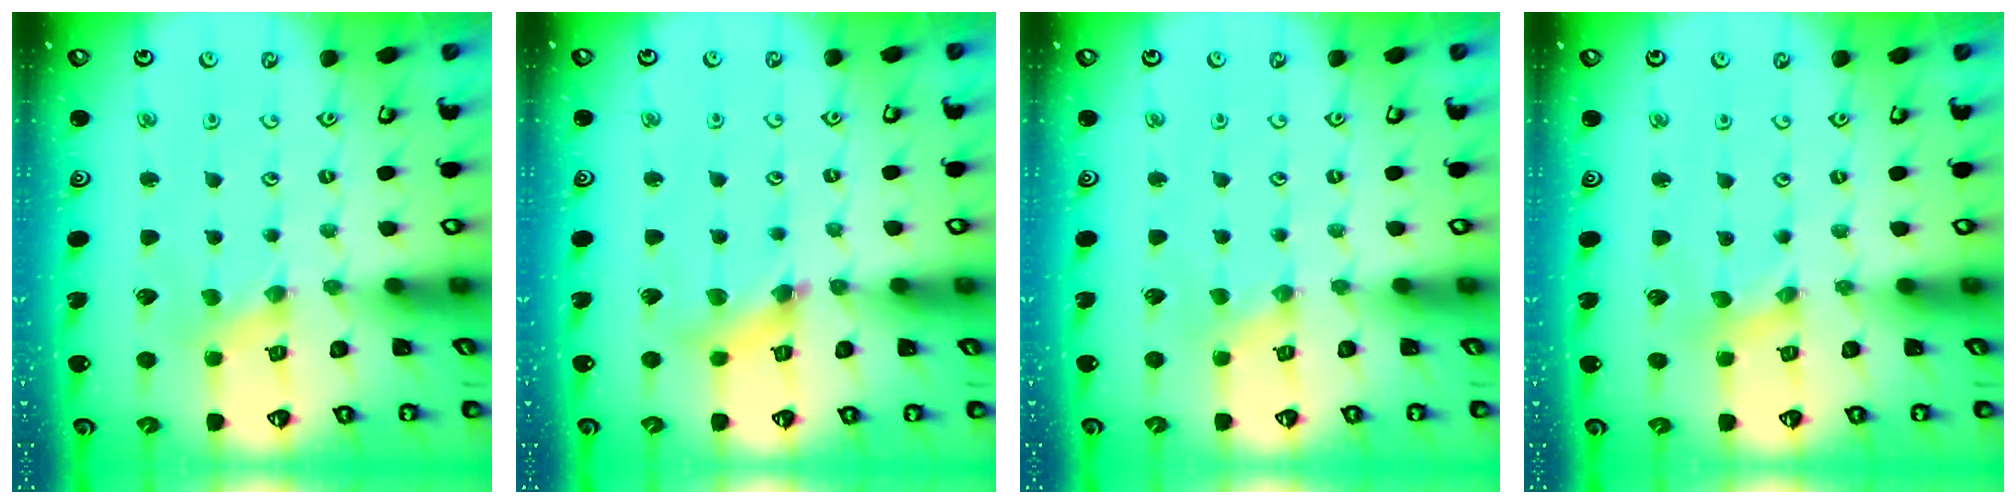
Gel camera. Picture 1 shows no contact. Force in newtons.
{"total": 5.9, "press": 5.9, "slide": 0.5}
{"total": 0.0}
{"total": 0.6, "press": 0.6, "slide": 0.2}